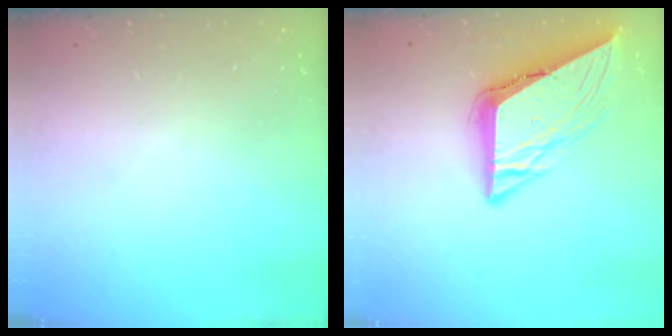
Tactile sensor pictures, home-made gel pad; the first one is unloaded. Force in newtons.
{"total": 12.0, "press": 12.0, "slide": 1.3}